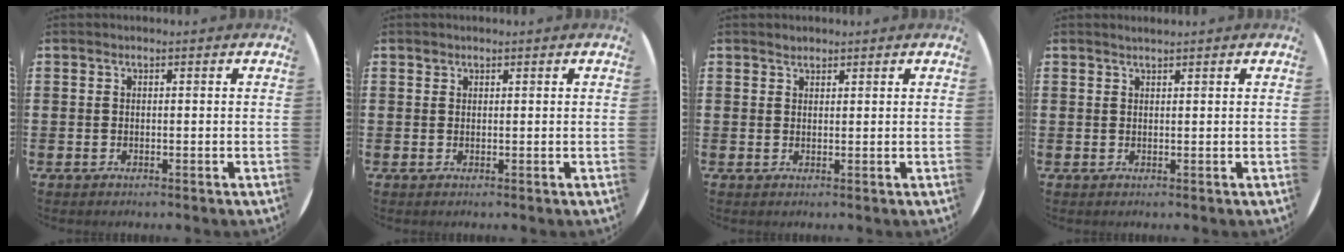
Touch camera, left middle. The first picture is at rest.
{"total": 0.5, "force": [0.4, 0.2, 0.0], "torque": [0.008, 0.000, 0.007]}
{"total": 1.1, "force": [1.0, 0.3, 0.1], "torque": [-0.002, 0.002, 0.020]}
{"total": 0.8, "force": [0.7, -0.1, 0.2], "torque": [-0.002, -0.001, 0.014]}